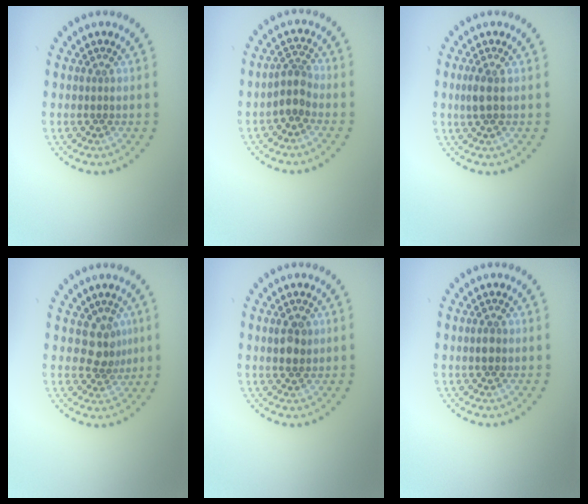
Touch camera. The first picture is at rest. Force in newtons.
{"total": 2.1, "press": 1.7, "slide": 1.3}
{"total": 1.5, "press": 1.4, "slide": 0.5}
{"total": 2.5, "press": 1.9, "slide": 1.6}
{"total": 1.9, "press": 1.9, "slide": 0.5}
{"total": 1.2, "press": 1.2, "slide": 0.1}